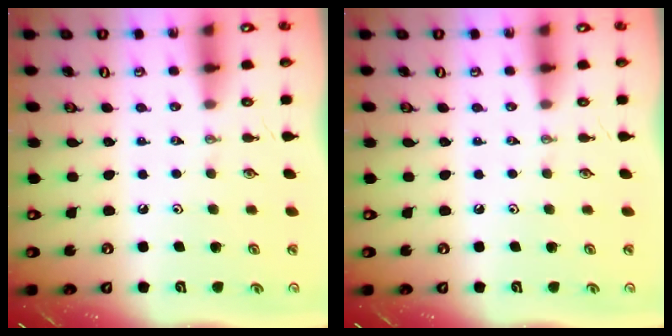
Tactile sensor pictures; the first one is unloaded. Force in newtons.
{"total": 0.0}